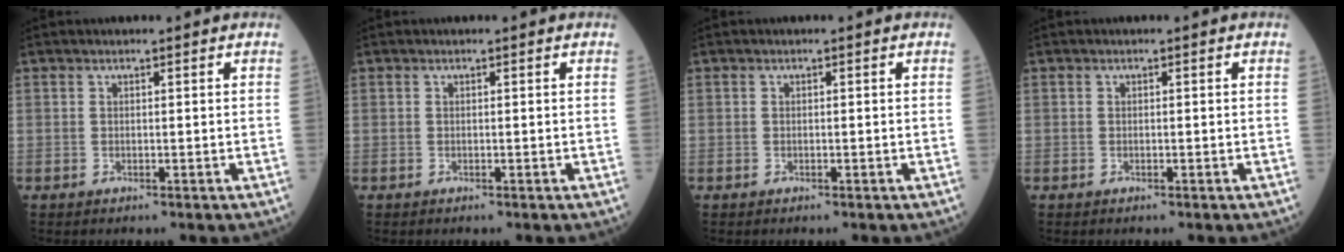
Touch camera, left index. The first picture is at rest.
{"total": 0.0}
{"total": 0.0}
{"total": 0.0}